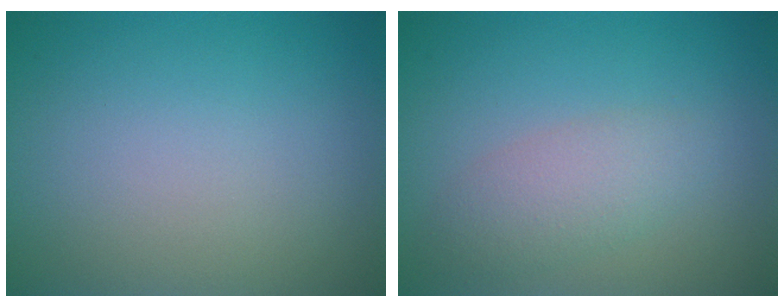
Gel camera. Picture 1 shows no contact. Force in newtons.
{"total": 2.8, "press": 2.8, "slide": 0.0}